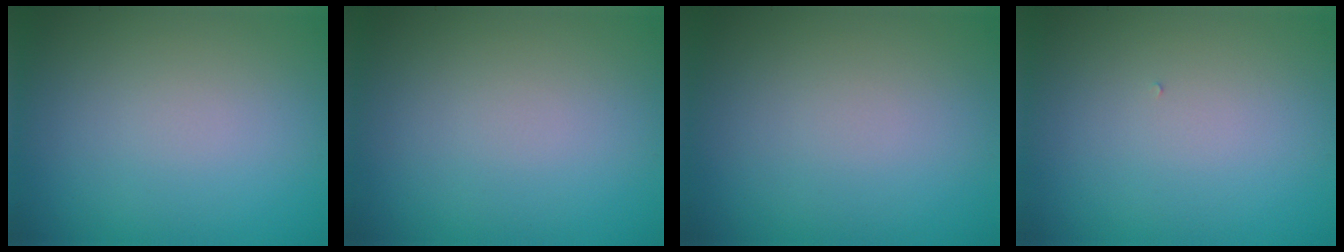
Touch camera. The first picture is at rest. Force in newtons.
{"total": 0.0}
{"total": 0.0}
{"total": 0.0}